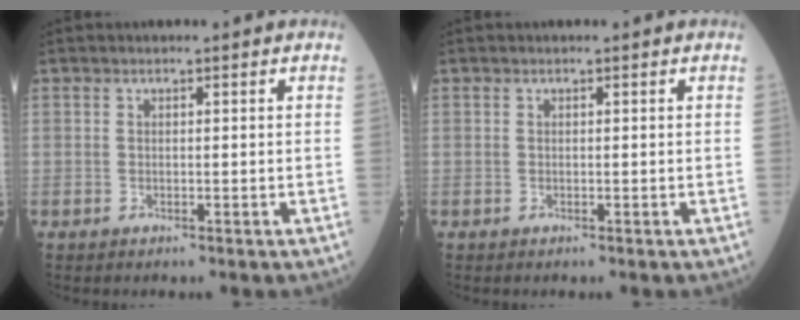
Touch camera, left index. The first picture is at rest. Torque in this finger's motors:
{"motor_torque": [-0.10, 0.10, 0.01, 0.00]}